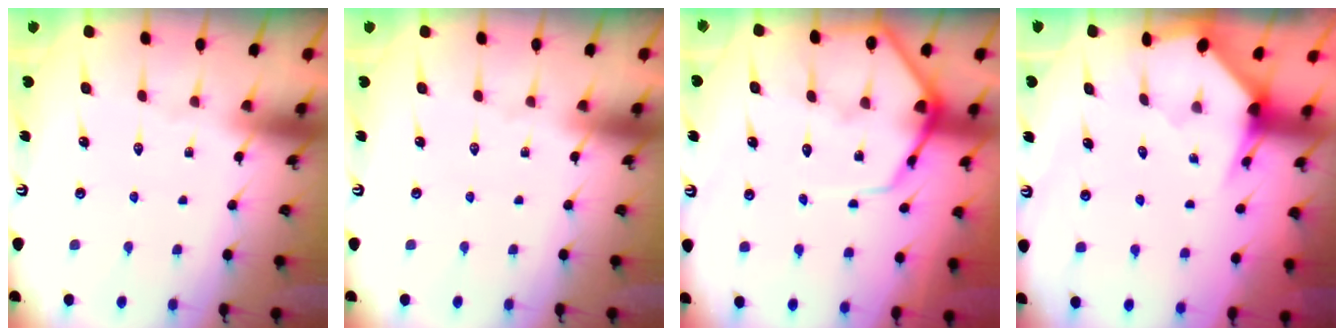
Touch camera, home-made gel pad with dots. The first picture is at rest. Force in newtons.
{"total": 0.0}
{"total": 8.5, "press": 8.5, "slide": 0.8}
{"total": 3.3, "press": 3.3, "slide": 0.3}